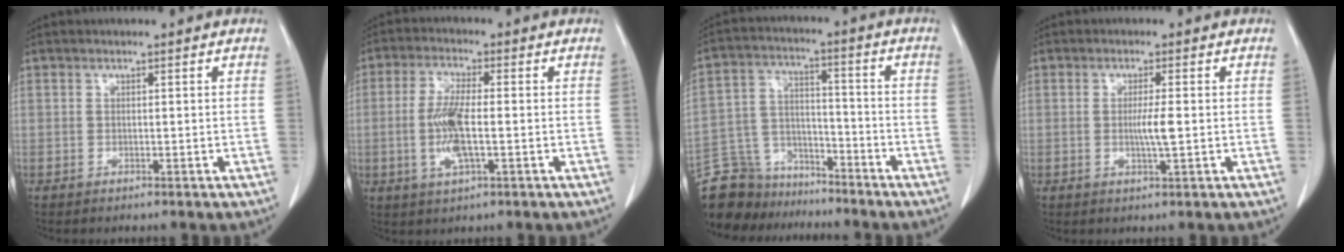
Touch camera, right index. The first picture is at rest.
{"total": 7.2, "force": [-1.1, 1.5, 7.0], "torque": [-0.149, -0.006, -0.023]}
{"total": 12.4, "force": [-11.0, 5.8, 0.5], "torque": [-0.022, 0.047, -0.191]}
{"total": 3.1, "force": [-0.2, -0.1, 3.1], "torque": [-0.059, -0.005, -0.004]}